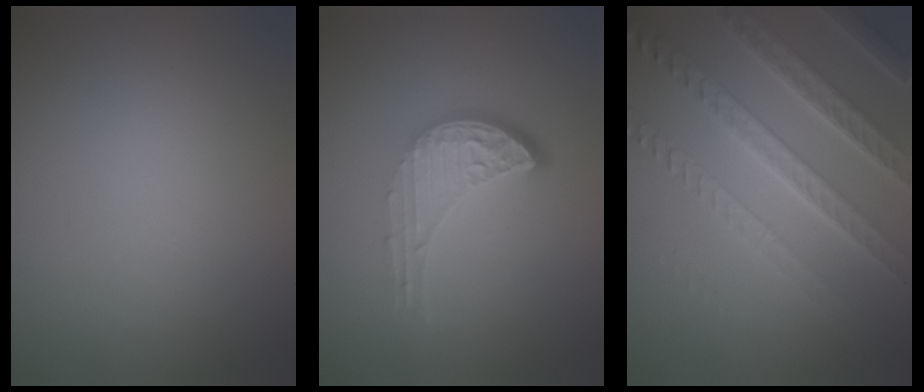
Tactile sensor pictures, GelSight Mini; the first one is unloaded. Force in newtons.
{"total": 4.6, "press": 3.4, "slide": 3.2}
{"total": 7.9, "press": 5.4, "slide": 5.7}